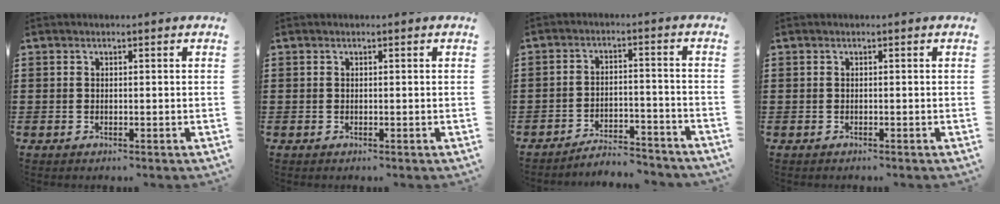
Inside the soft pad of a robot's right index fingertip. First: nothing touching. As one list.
[{"total": 0.0}, {"total": 4.6, "force": [-4.5, 0.4, 0.7], "torque": [-0.017, 0.005, -0.093]}, {"total": 0.0}]